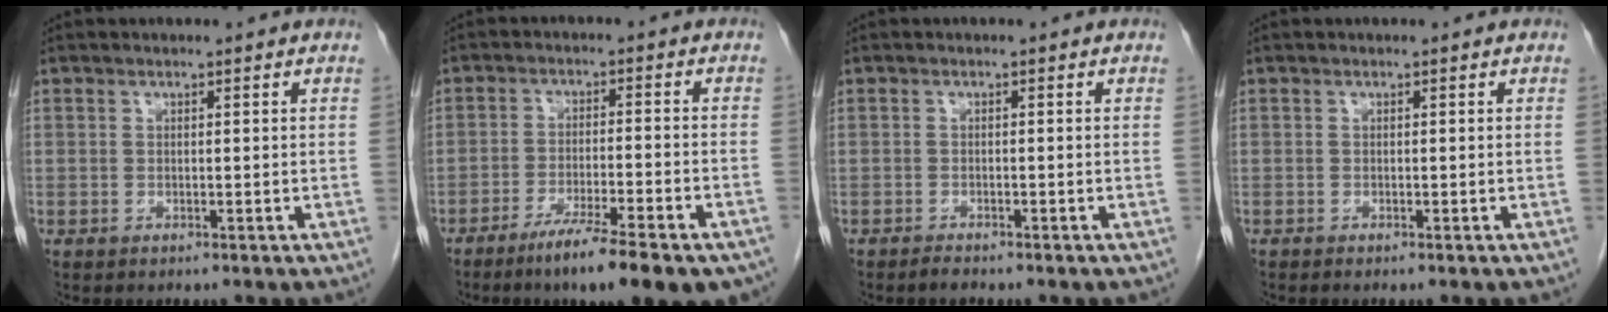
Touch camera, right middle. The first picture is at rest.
{"total": 14.2, "force": [-10.3, 1.8, 9.7], "torque": [-0.108, -0.016, -0.153]}
{"total": 1.0, "force": [-0.9, 0.2, 0.3], "torque": [-0.007, -0.001, -0.013]}
{"total": 0.0}